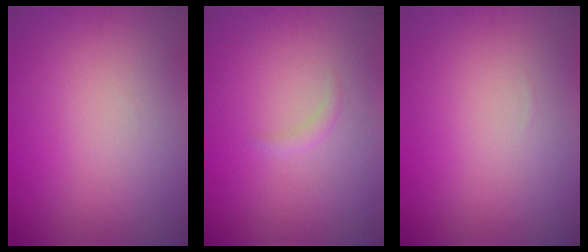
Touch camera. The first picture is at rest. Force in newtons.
{"total": 0.8, "press": 0.8, "slide": 0.1}
{"total": 0.0}